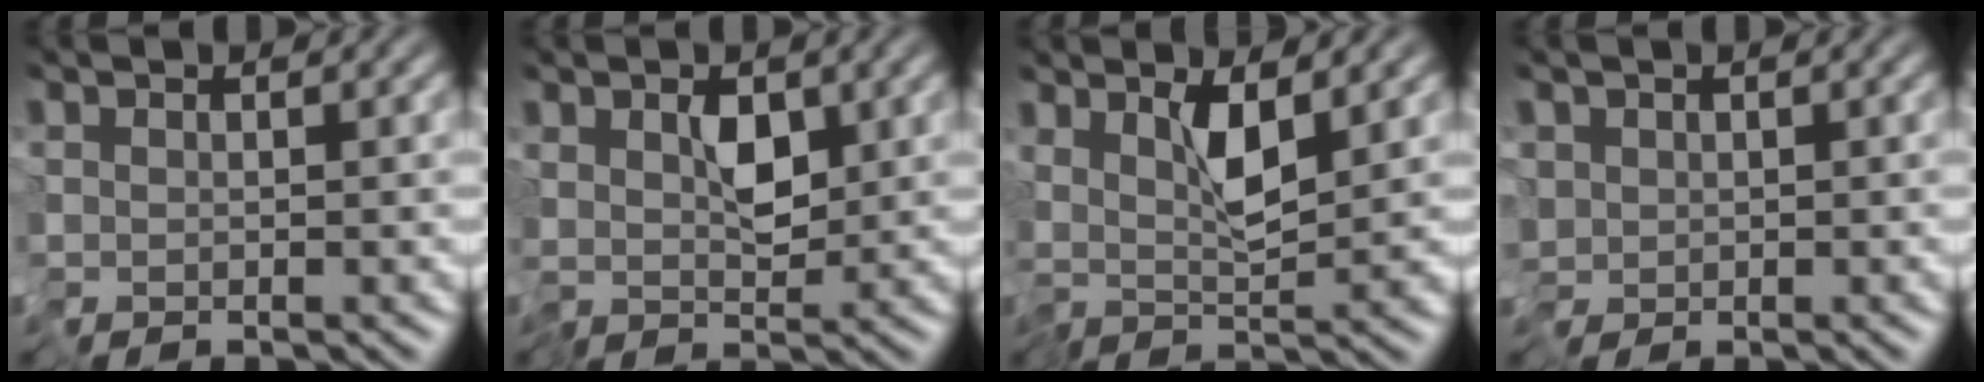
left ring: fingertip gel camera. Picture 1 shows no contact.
{"total": 2.7, "force": [0.4, 1.3, 2.3], "torque": [-0.039, -0.010, 0.010]}
{"total": 3.0, "force": [1.1, 0.0, 2.8], "torque": [-0.050, -0.009, 0.023]}
{"total": 1.6, "force": [-0.4, 0.9, 1.2], "torque": [-0.015, 0.001, -0.016]}